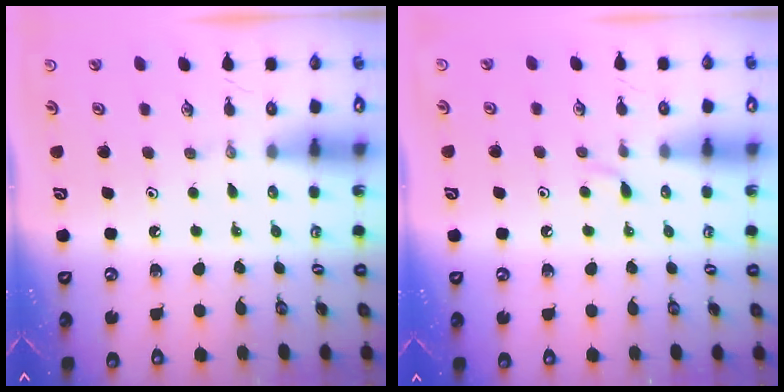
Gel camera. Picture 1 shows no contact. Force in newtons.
{"total": 3.7, "press": 3.7, "slide": 0.4}